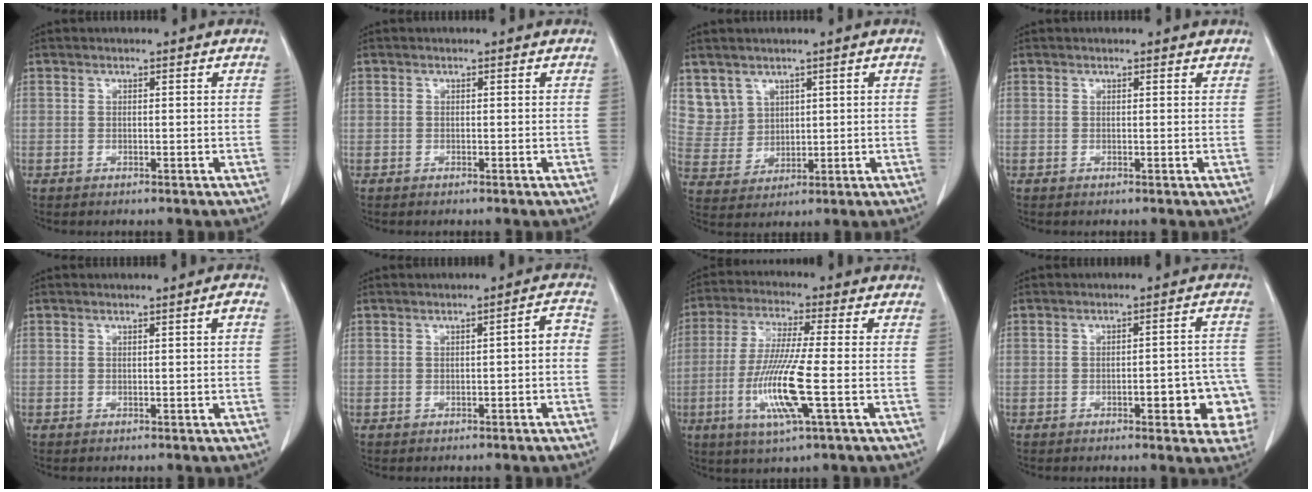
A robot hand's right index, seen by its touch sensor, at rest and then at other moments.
{"total": 0.0}
{"total": 5.8, "force": [3.6, 4.6, -0.1], "torque": [0.001, 0.004, 0.087]}
{"total": 1.1, "force": [1.0, 0.3, 0.2], "torque": [-0.009, -0.003, 0.004]}
{"total": 1.0, "force": [0.2, -0.1, 1.0], "torque": [-0.015, 0.002, 0.004]}
{"total": 2.5, "force": [-0.6, 0.6, 2.4], "torque": [-0.028, 0.012, -0.009]}
{"total": 11.6, "force": [-3.1, 0.1, 11.2], "torque": [-0.232, -0.018, -0.065]}
{"total": 9.0, "force": [-3.2, 2.5, 8.1], "torque": [-0.077, 0.019, -0.037]}